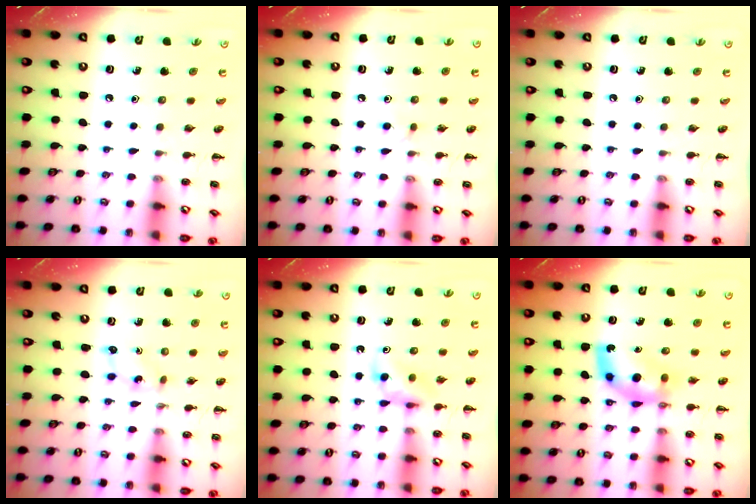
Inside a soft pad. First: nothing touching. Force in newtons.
{"total": 2.8, "press": 2.7, "slide": 1.0}
{"total": 0.0}
{"total": 2.0, "press": 2.0, "slide": 0.6}
{"total": 4.9, "press": 4.7, "slide": 1.4}
{"total": 7.9, "press": 7.9, "slide": 0.9}